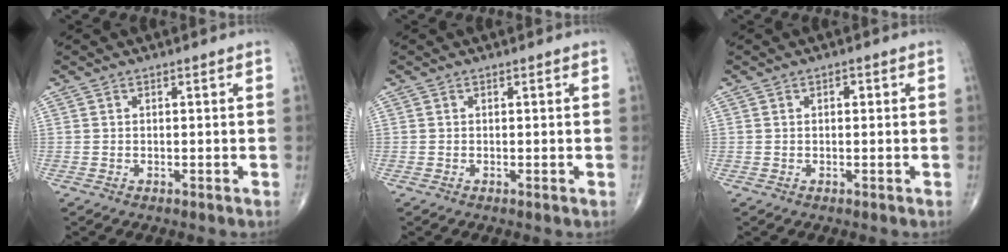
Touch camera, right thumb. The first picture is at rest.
{"total": 0.0}
{"total": 1.1, "force": [0.3, 0.7, 0.8], "torque": [-0.009, 0.004, 0.002]}